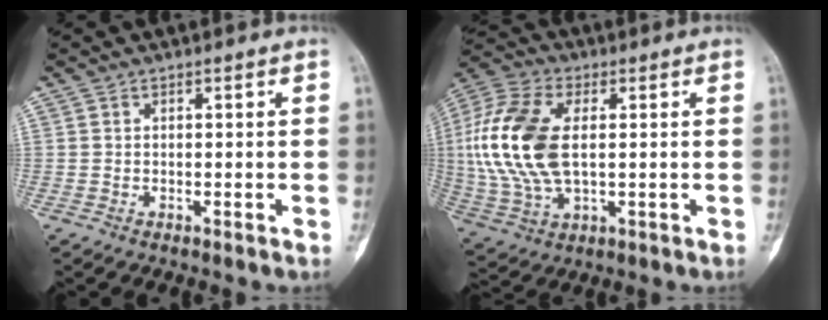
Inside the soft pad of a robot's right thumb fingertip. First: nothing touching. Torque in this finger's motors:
{"motor_torque": [2.11, 2.08, 1.18, -1.02, 0.55]}